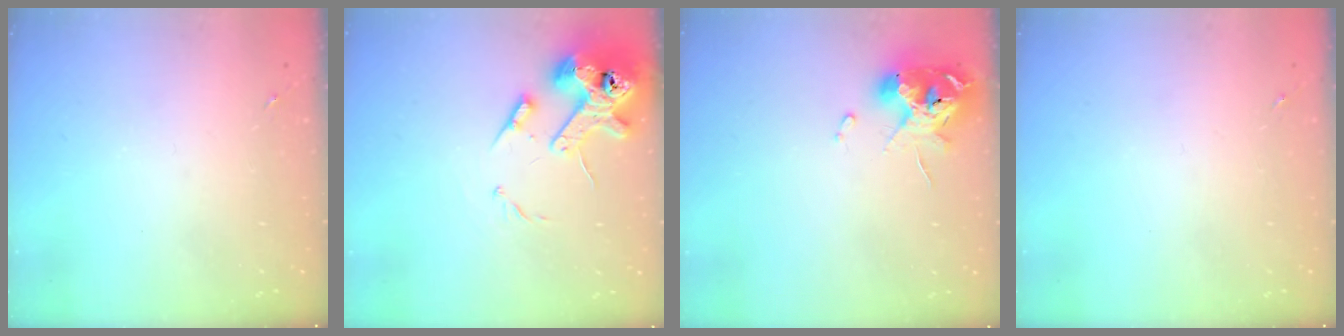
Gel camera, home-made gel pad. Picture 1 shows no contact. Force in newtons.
{"total": 14.4, "press": 14.2, "slide": 2.1}
{"total": 14.0, "press": 13.9, "slide": 1.7}
{"total": 0.0}